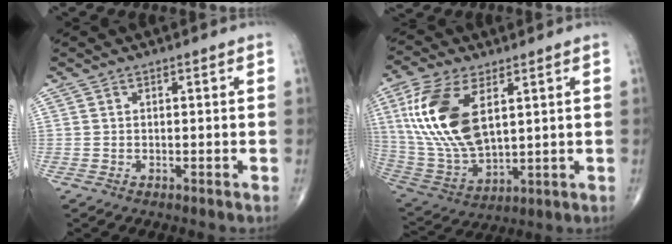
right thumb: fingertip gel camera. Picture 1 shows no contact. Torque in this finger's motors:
{"motor_torque": [-0.61, 1.46, 1.76, 1.01, 0.22]}